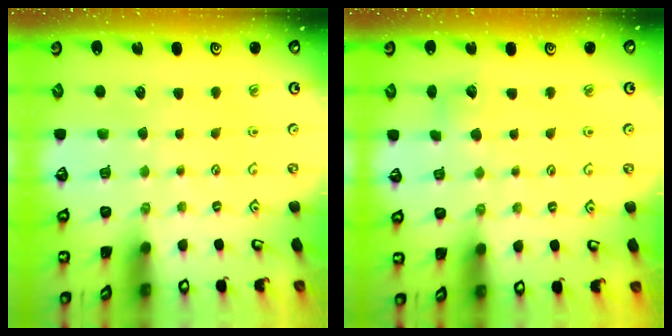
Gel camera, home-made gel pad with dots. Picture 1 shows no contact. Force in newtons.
{"total": 5.2, "press": 5.2, "slide": 0.3}